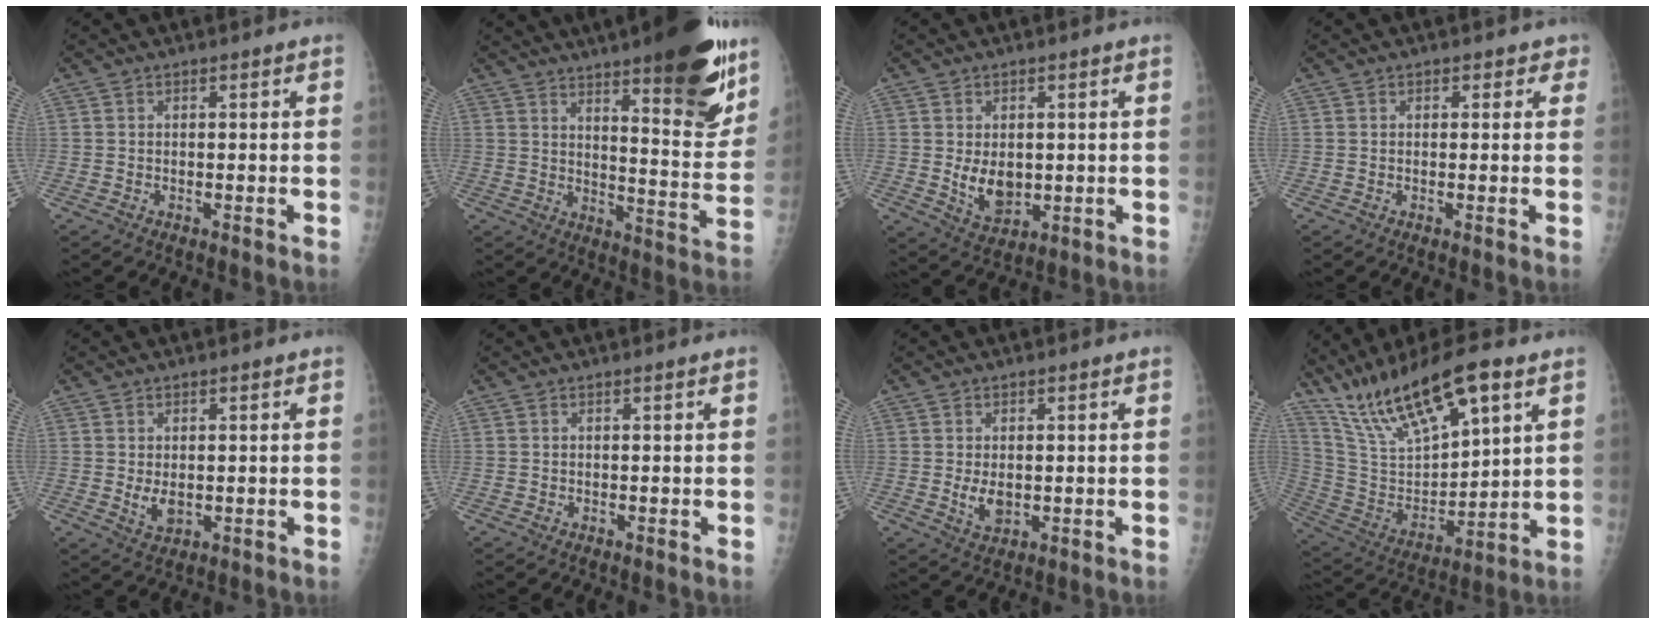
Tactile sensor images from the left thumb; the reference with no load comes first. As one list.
[{"total": 21.3, "force": [13.6, 4.8, 15.7], "torque": [-0.184, -0.074, 0.195]}, {"total": 7.0, "force": [0.0, 5.0, 5.0], "torque": [-0.061, -0.014, 0.017]}, {"total": 2.1, "force": [1.0, 1.7, 0.6], "torque": [0.027, 0.000, 0.002]}, {"total": 3.6, "force": [-0.1, 2.5, 2.7], "torque": [-0.039, -0.008, 0.007]}, {"total": 0.0}, {"total": 4.1, "force": [-0.3, 2.8, 3.1], "torque": [-0.046, -0.007, 0.004]}, {"total": 20.2, "force": [13.0, 6.5, 14.0], "torque": [-0.230, -0.039, 0.256]}]